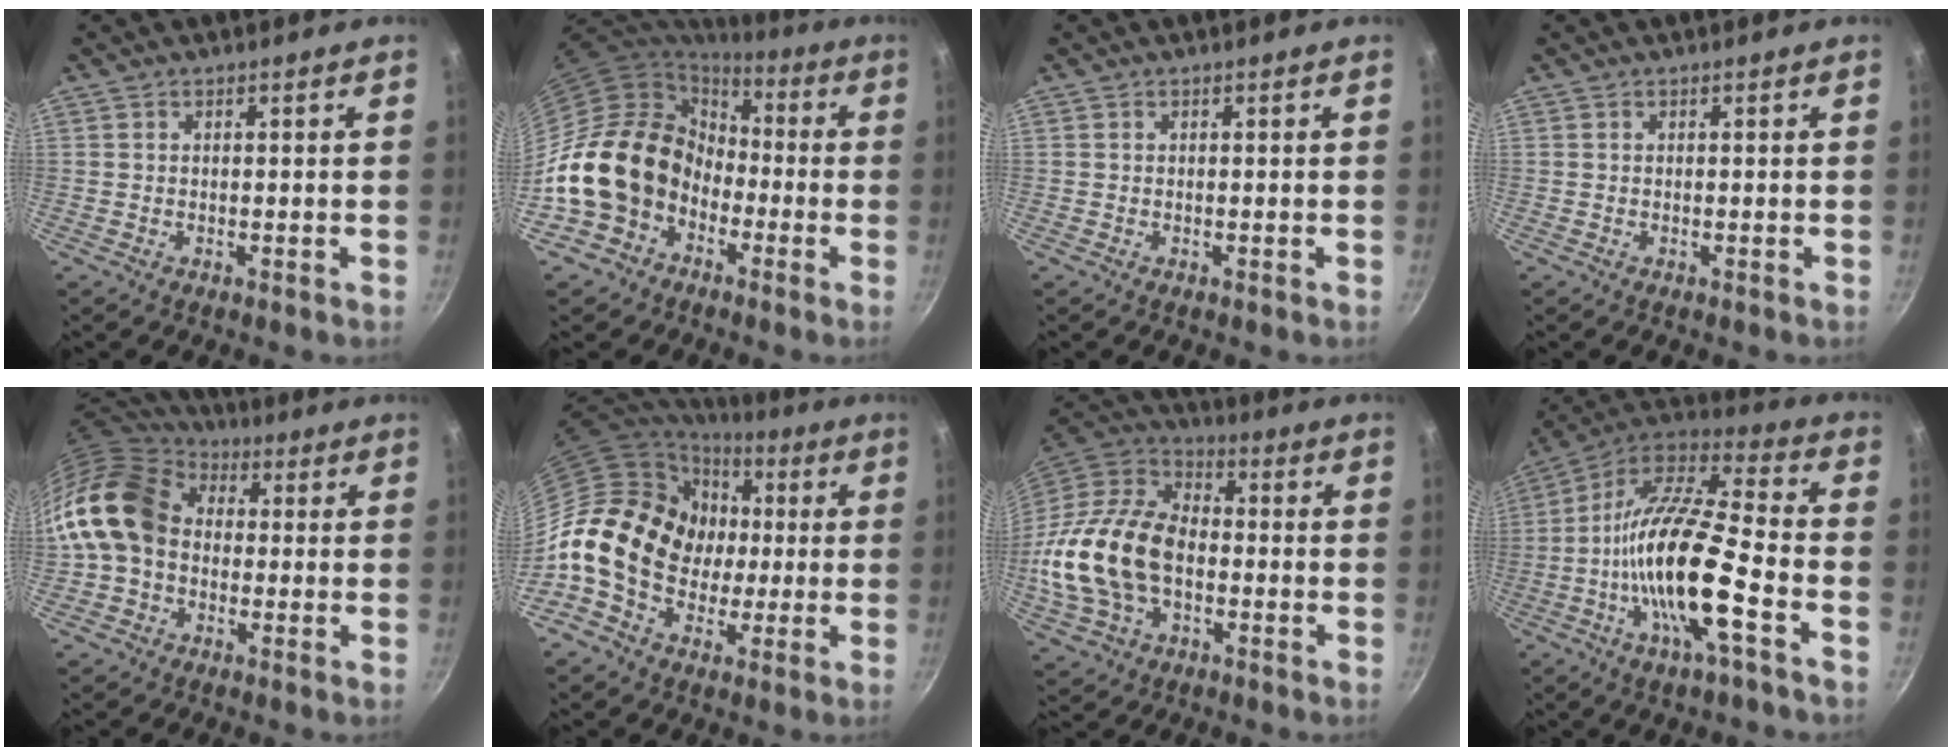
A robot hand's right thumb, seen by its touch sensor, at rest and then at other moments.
{"total": 17.8, "force": [-5.2, 14.5, 8.9], "torque": [-0.125, 0.057, -0.088]}
{"total": 0.0}
{"total": 0.0}
{"total": 16.0, "force": [0.3, 12.5, 10.0], "torque": [-0.173, 0.033, -0.011]}
{"total": 20.0, "force": [-0.4, 16.1, 11.9], "torque": [-0.184, 0.041, -0.010]}
{"total": 21.7, "force": [-3.1, 14.4, 16.0], "torque": [-0.299, 0.035, -0.063]}
{"total": 20.6, "force": [-6.1, 5.4, 18.9], "torque": [-0.346, 0.036, -0.130]}